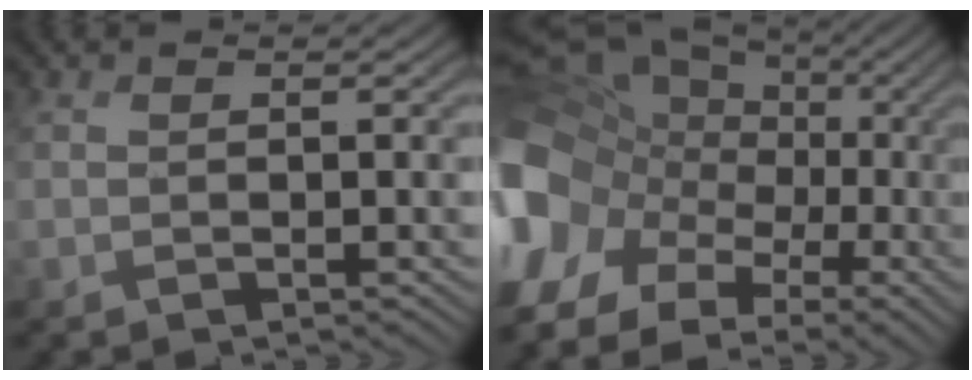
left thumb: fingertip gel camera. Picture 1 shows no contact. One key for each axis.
{"total": 17.8, "fx": -3.5, "fy": 14.7, "fz": 9.4, "tx": -0.256, "ty": -0.013, "tz": -0.066}